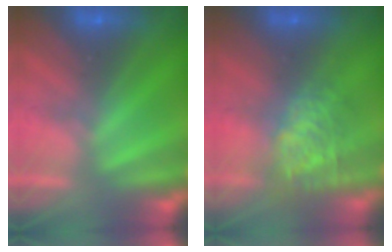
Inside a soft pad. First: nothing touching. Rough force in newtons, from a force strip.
{"total": 7.6}